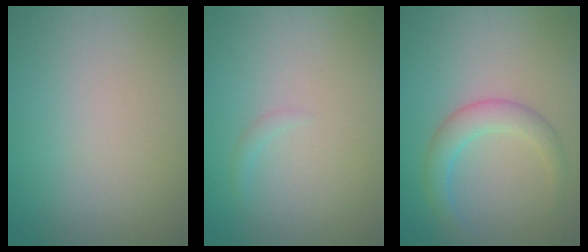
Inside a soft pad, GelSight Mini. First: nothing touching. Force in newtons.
{"total": 0.6, "press": 0.6, "slide": 0.1}
{"total": 3.0, "press": 3.0, "slide": 0.1}